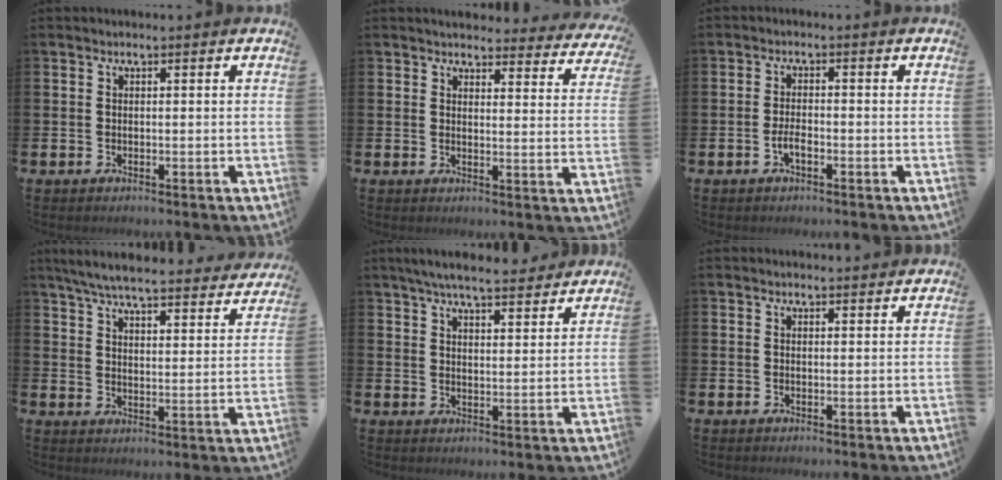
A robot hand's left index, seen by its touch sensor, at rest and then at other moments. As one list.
[{"total": 3.6, "force": [3.5, 0.8, 0.1], "torque": [-0.003, -0.030, 0.059]}, {"total": 2.1, "force": [-0.9, 0.8, 1.8], "torque": [-0.032, 0.002, -0.018]}, {"total": 6.8, "force": [6.3, 0.7, 2.4], "torque": [-0.063, -0.044, 0.108]}, {"total": 5.9, "force": [5.6, 0.8, 1.7], "torque": [-0.036, -0.026, 0.098]}, {"total": 1.0, "force": [1.0, 0.1, 0.1], "torque": [0.009, -0.005, 0.016]}]